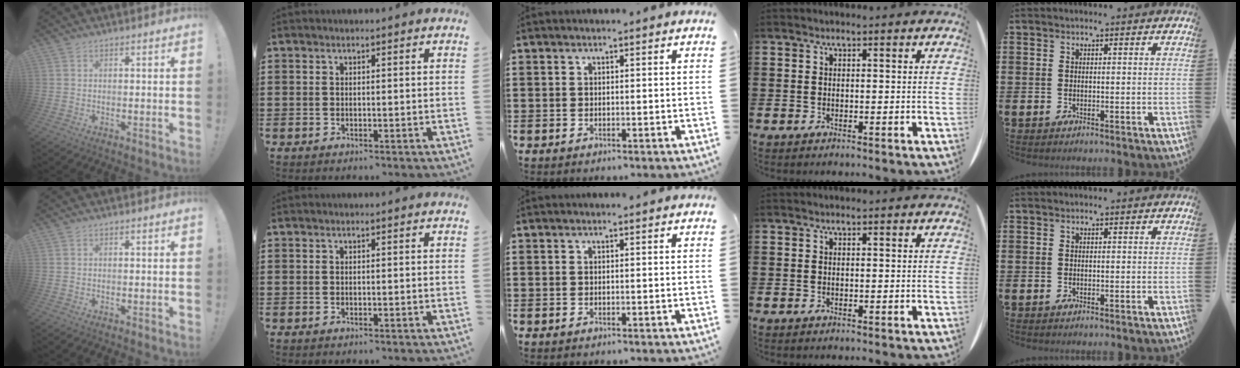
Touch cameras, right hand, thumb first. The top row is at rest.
{}